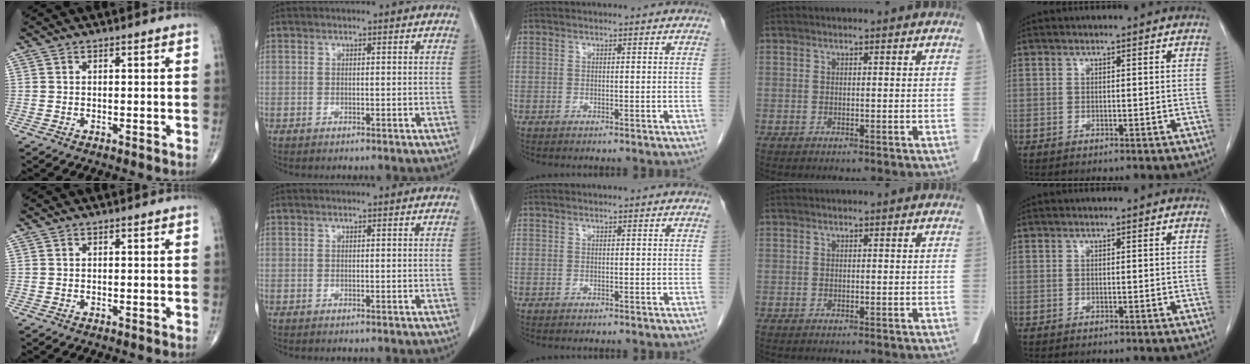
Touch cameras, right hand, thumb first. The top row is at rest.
{}